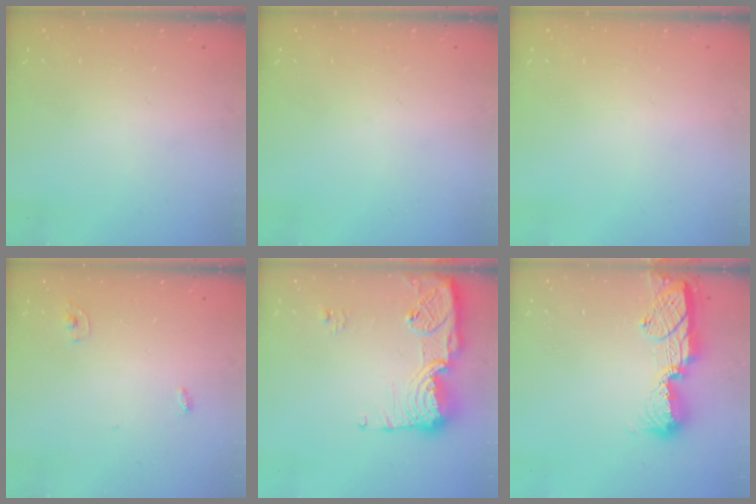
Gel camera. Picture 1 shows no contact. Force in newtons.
{"total": 0.0}
{"total": 0.0}
{"total": 2.8, "press": 2.8, "slide": 0.1}
{"total": 15.8, "press": 15.7, "slide": 1.4}
{"total": 11.5, "press": 11.5, "slide": 0.7}